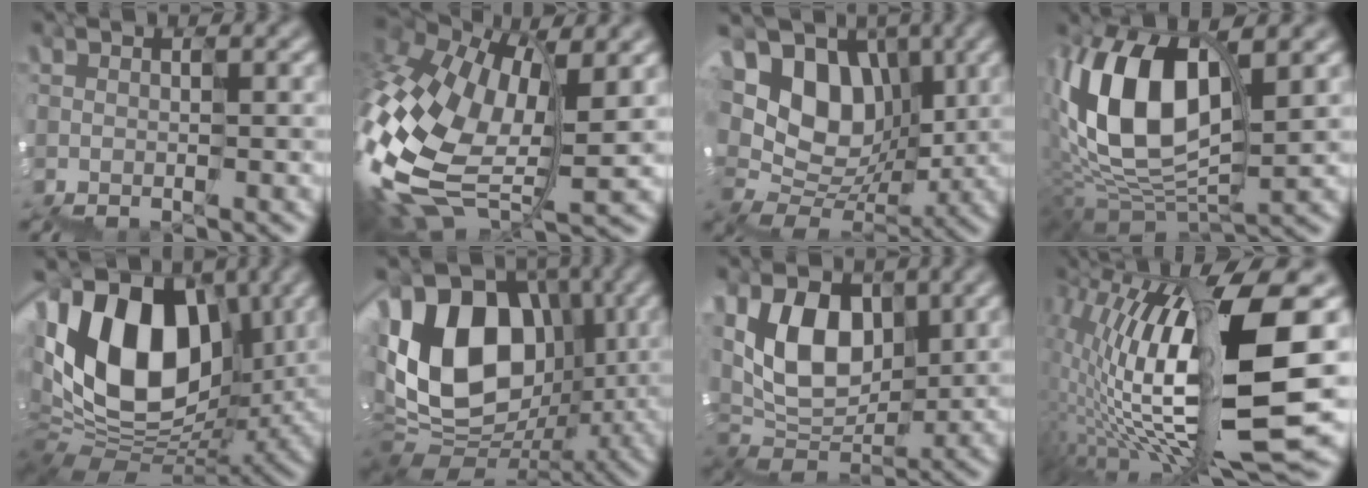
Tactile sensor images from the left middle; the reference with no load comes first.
{"total": 11.5, "force": [-1.1, 7.1, 8.9], "torque": [-0.264, -0.004, -0.002]}
{"total": 7.3, "force": [2.0, 6.3, 3.1], "torque": [-0.059, 0.025, 0.021]}
{"total": 8.7, "force": [2.3, 5.0, 6.7], "torque": [-0.158, 0.017, 0.041]}
{"total": 11.6, "force": [2.5, 8.3, 7.8], "torque": [-0.148, 0.019, 0.033]}
{"total": 11.3, "force": [2.0, 8.7, 7.0], "torque": [-0.133, 0.028, 0.018]}
{"total": 5.6, "force": [2.7, 4.0, 2.8], "torque": [-0.071, 0.008, 0.043]}
{"total": 13.8, "force": [1.6, 4.4, 13.0], "torque": [-0.271, 0.013, 0.043]}